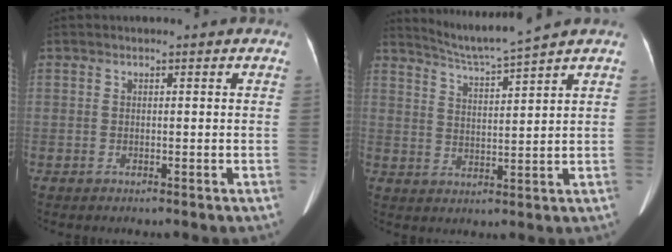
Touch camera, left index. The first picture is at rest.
{"total": 6.2, "force": [5.6, -2.1, 1.5], "torque": [-0.038, -0.012, 0.111]}